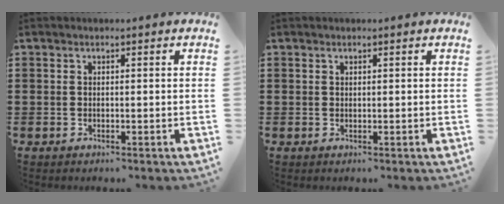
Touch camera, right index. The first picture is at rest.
{"total": 0.0}